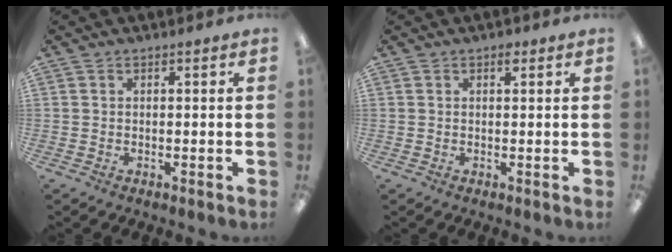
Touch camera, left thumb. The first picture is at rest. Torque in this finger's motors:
{"motor_torque": [0.14, 0.01, 0.51, 0.17, 0.01]}